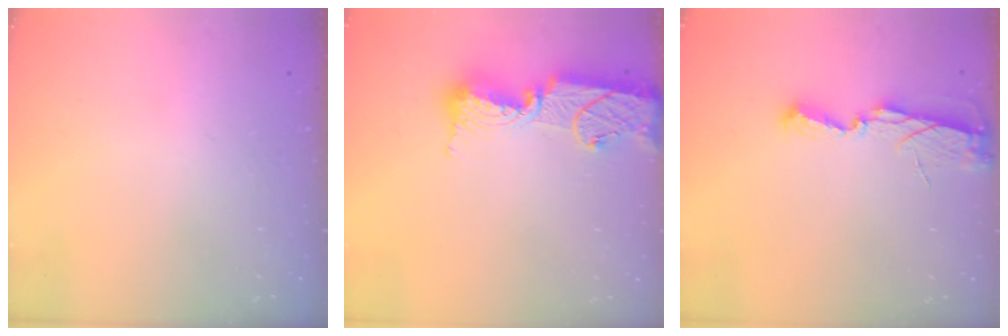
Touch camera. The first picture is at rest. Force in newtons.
{"total": 16.0, "press": 15.9, "slide": 1.4}
{"total": 6.3, "press": 6.2, "slide": 0.4}